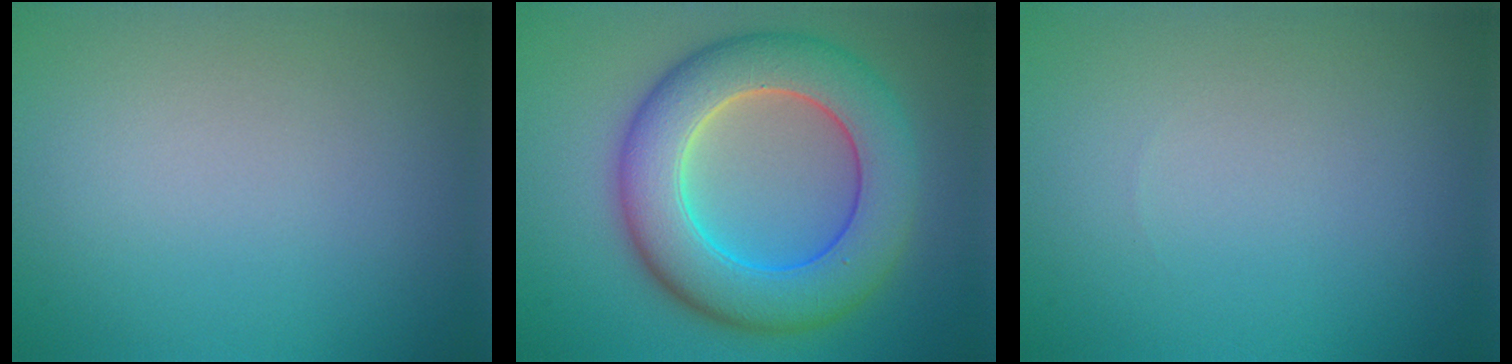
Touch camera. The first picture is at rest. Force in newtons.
{"total": 9.7, "press": 9.7, "slide": 0.3}
{"total": 0.0}